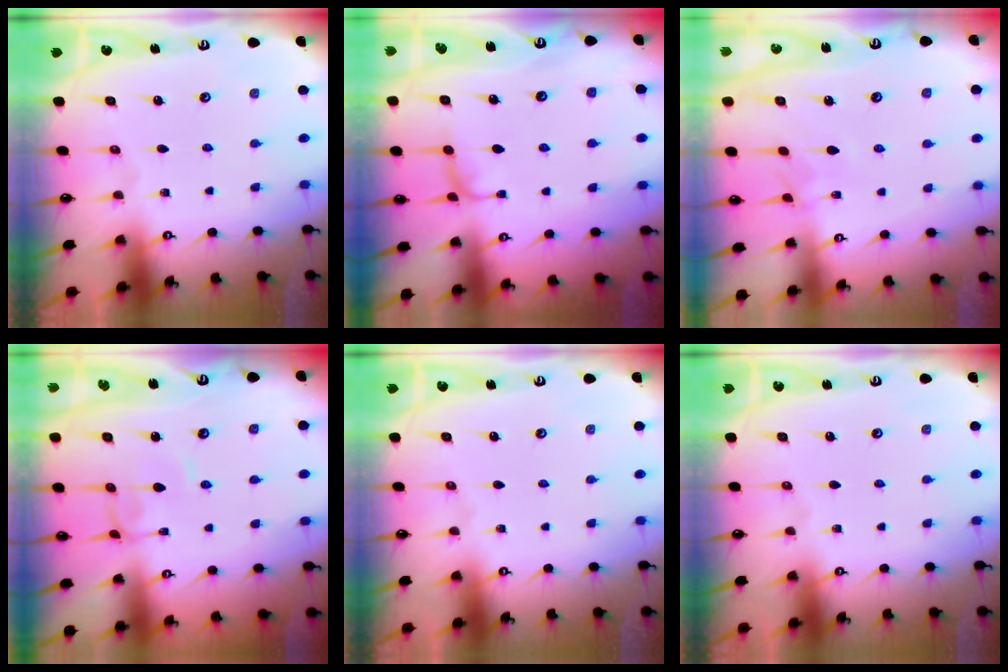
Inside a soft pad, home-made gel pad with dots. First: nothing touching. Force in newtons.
{"total": 0.9, "press": 0.2, "slide": 0.8}
{"total": 2.1, "press": 2.1, "slide": 0.4}
{"total": 1.9, "press": 1.9, "slide": 0.3}
{"total": 0.0}
{"total": 0.0}